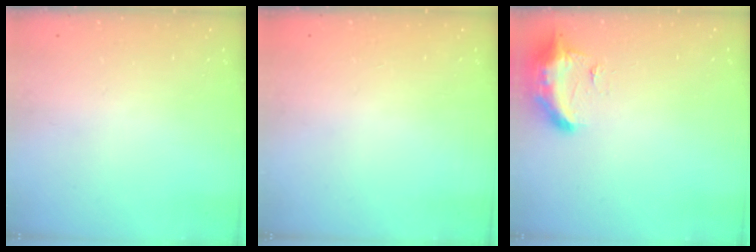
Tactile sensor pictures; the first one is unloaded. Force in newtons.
{"total": 0.0}
{"total": 9.5, "press": 9.4, "slide": 1.2}